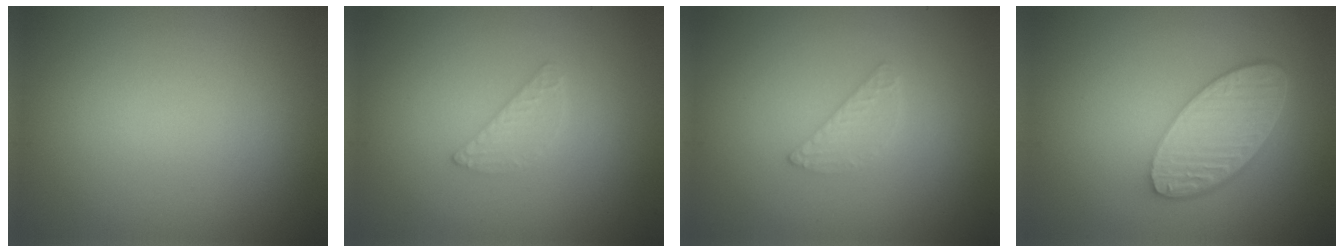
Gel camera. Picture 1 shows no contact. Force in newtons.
{"total": 1.5, "press": 1.5, "slide": 0.2}
{"total": 1.5, "press": 1.5, "slide": 0.2}
{"total": 5.9, "press": 4.5, "slide": 3.8}